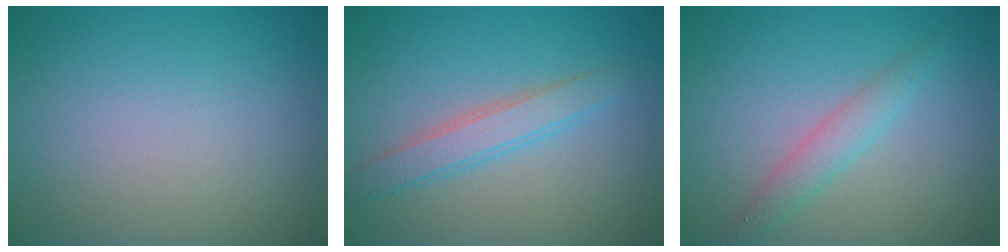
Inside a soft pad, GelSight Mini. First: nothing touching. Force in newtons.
{"total": 2.7, "press": 2.7, "slide": 0.1}
{"total": 2.2, "press": 2.2, "slide": 0.0}